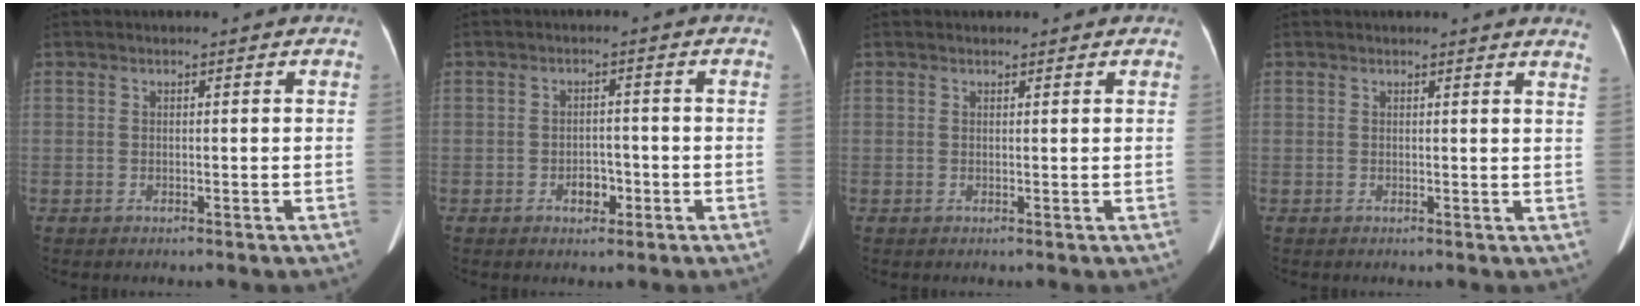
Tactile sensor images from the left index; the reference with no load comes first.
{"total": 2.9, "force": [-1.9, 1.7, 1.3], "torque": [-0.016, -0.013, -0.027]}
{"total": 1.6, "force": [1.3, 0.7, 0.5], "torque": [-0.004, 0.001, 0.012]}
{"total": 5.5, "force": [5.4, -0.2, 1.3], "torque": [-0.003, -0.044, 0.025]}